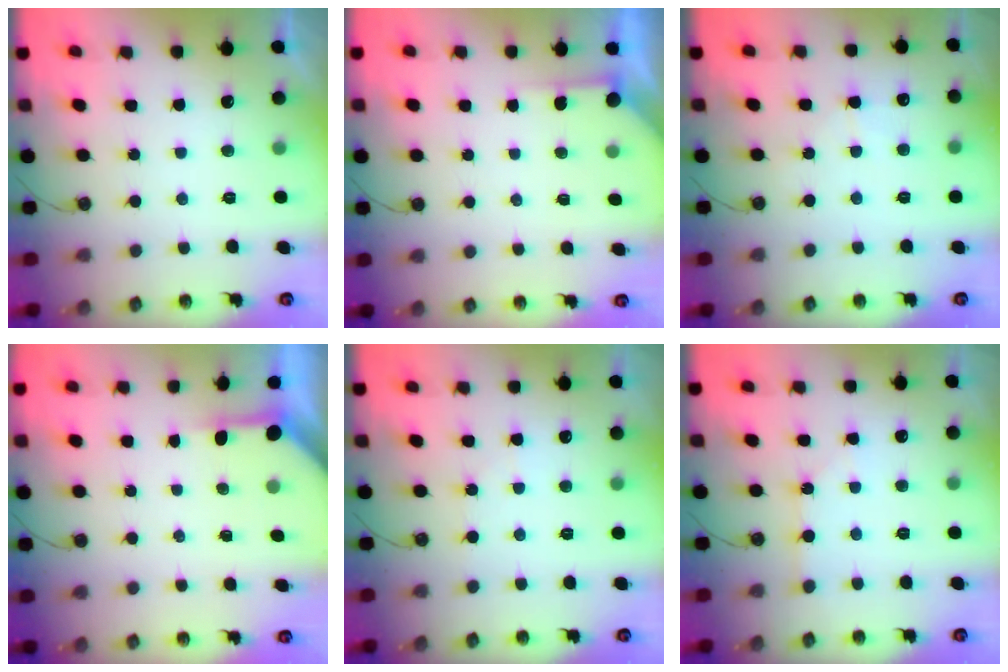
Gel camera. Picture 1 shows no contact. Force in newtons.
{"total": 1.6, "press": 1.6, "slide": 0.2}
{"total": 3.0, "press": 2.9, "slide": 0.5}
{"total": 3.4, "press": 3.3, "slide": 0.3}
{"total": 3.0, "press": 2.9, "slide": 0.5}
{"total": 1.8, "press": 1.8, "slide": 0.3}